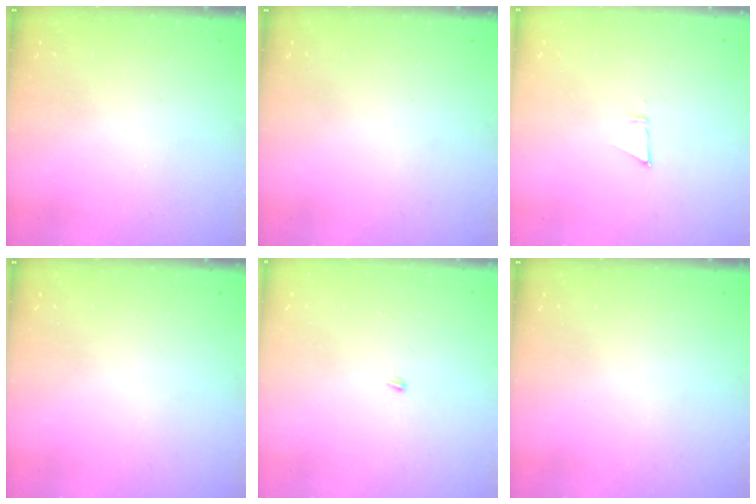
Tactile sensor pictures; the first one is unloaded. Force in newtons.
{"total": 0.0}
{"total": 3.8, "press": 3.7, "slide": 0.6}
{"total": 0.0}
{"total": 3.3, "press": 3.3, "slide": 0.2}
{"total": 0.0}